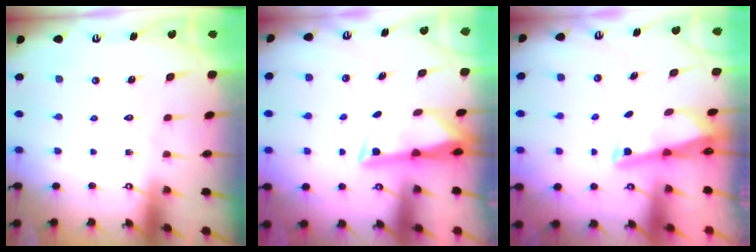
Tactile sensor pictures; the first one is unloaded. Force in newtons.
{"total": 2.9, "press": 2.9, "slide": 0.4}
{"total": 2.6, "press": 2.6, "slide": 0.2}